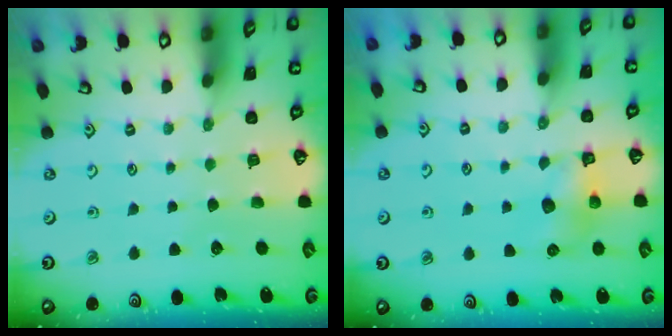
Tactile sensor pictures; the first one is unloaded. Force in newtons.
{"total": 7.5, "press": 7.4, "slide": 0.9}